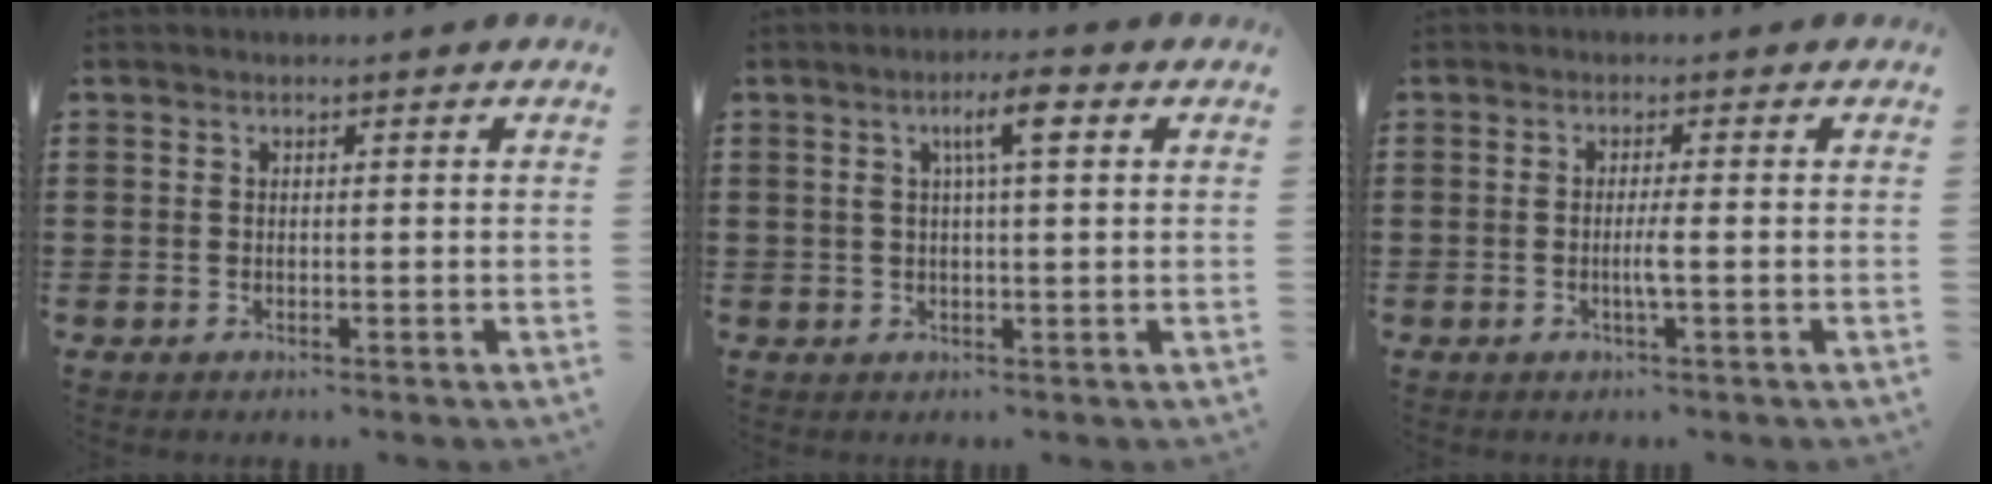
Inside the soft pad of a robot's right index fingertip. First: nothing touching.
{"total": 4.7, "force": [1.5, 0.8, 4.4], "torque": [-0.081, 0.006, 0.019]}
{"total": 2.3, "force": [-0.5, -0.3, 2.2], "torque": [-0.039, -0.005, -0.013]}